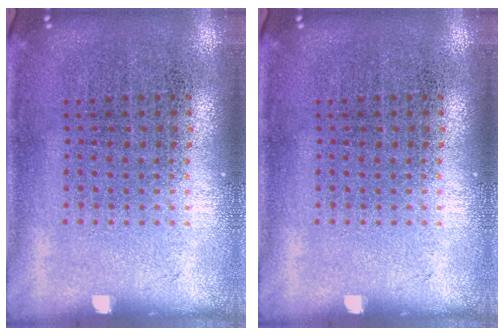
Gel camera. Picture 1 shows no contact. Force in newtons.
{"total": 0.0}